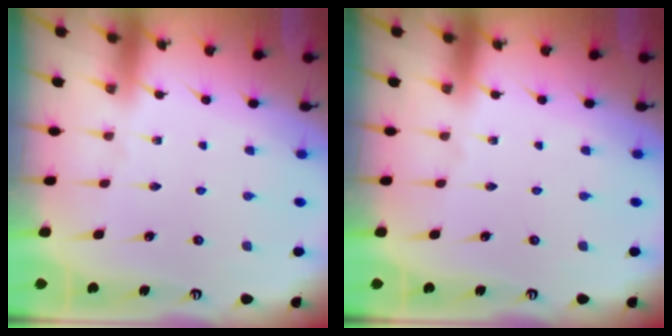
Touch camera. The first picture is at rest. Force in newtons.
{"total": 0.0}